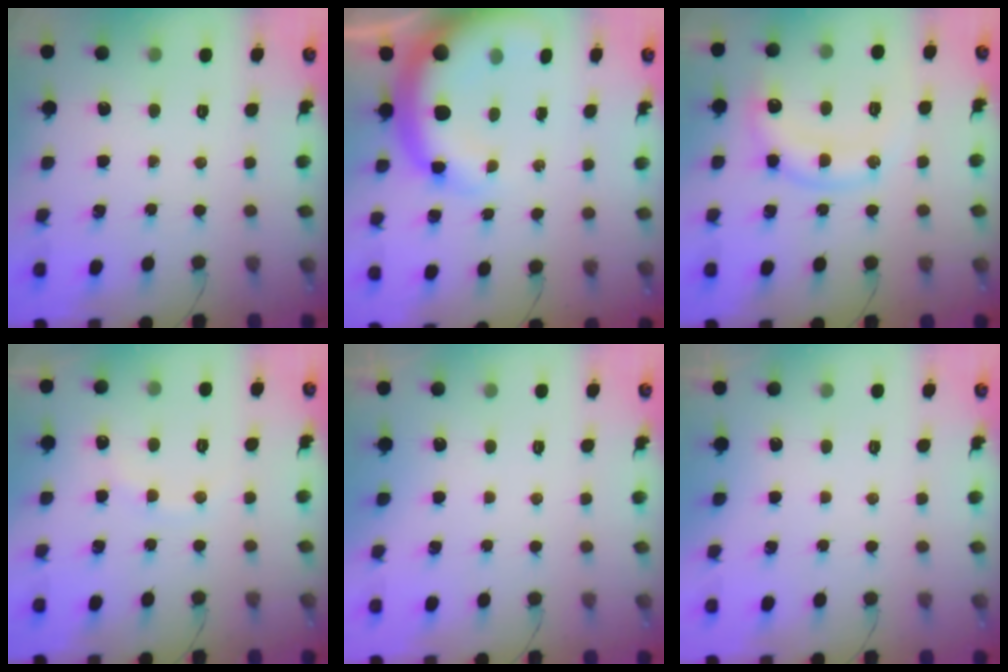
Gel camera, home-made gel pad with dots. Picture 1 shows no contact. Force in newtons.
{"total": 11.6, "press": 11.4, "slide": 2.0}
{"total": 12.7, "press": 12.7, "slide": 0.9}
{"total": 7.3, "press": 7.2, "slide": 1.4}
{"total": 3.0, "press": 3.0, "slide": 0.1}
{"total": 3.0, "press": 3.0, "slide": 0.1}